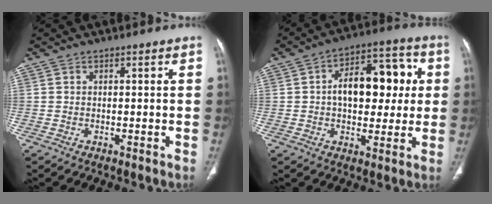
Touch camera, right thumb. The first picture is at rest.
{"total": 15.7, "force": [1.7, 9.4, 12.4], "torque": [-0.136, 0.030, 0.021]}